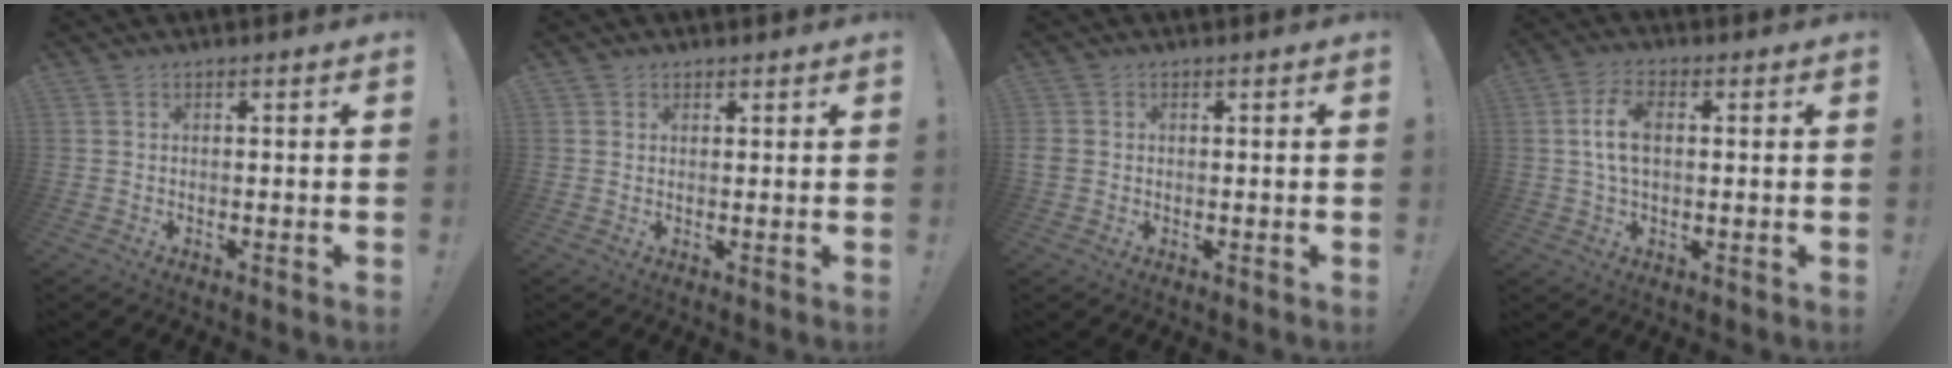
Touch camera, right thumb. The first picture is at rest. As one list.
[{"total": 1.9, "force": [1.1, 1.5, 0.1], "torque": [0.003, -0.003, 0.020]}, {"total": 2.4, "force": [0.0, 2.2, 1.0], "torque": [-0.018, 0.004, 0.003]}, {"total": 8.1, "force": [1.2, 4.6, 6.5], "torque": [-0.119, 0.002, 0.022]}]